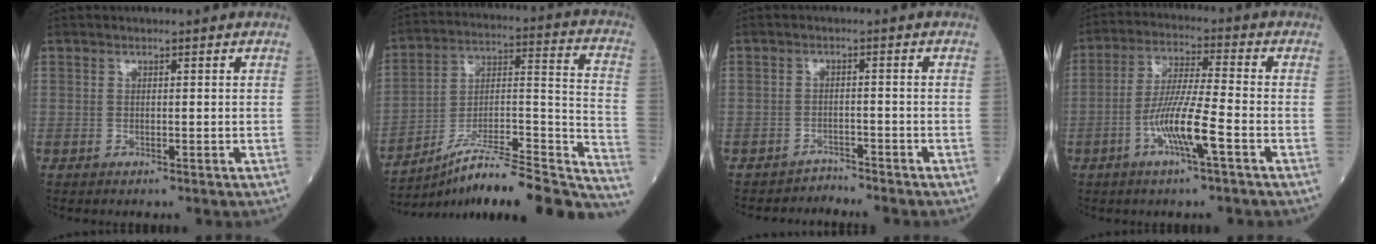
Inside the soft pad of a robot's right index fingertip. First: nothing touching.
{"total": 24.7, "force": [-20.5, 2.8, 13.6], "torque": [-0.136, 0.025, -0.314]}
{"total": 2.5, "force": [-2.1, -0.2, -1.2], "torque": [0.026, -0.008, -0.033]}
{"total": 8.9, "force": [-3.5, 0.1, 8.2], "torque": [-0.162, -0.003, -0.068]}